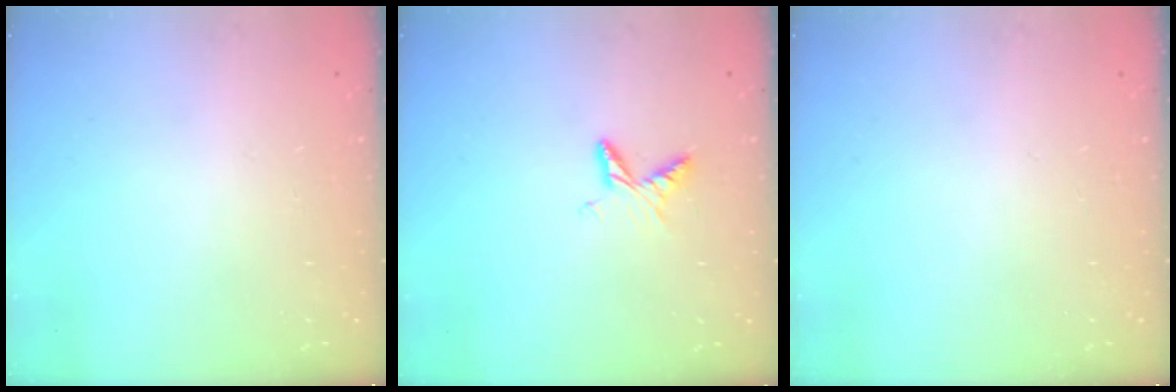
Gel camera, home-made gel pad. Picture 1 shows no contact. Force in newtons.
{"total": 6.1, "press": 6.1, "slide": 0.6}
{"total": 0.0}